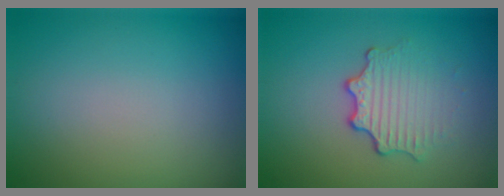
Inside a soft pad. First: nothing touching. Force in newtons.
{"total": 3.4, "press": 2.4, "slide": 2.5}